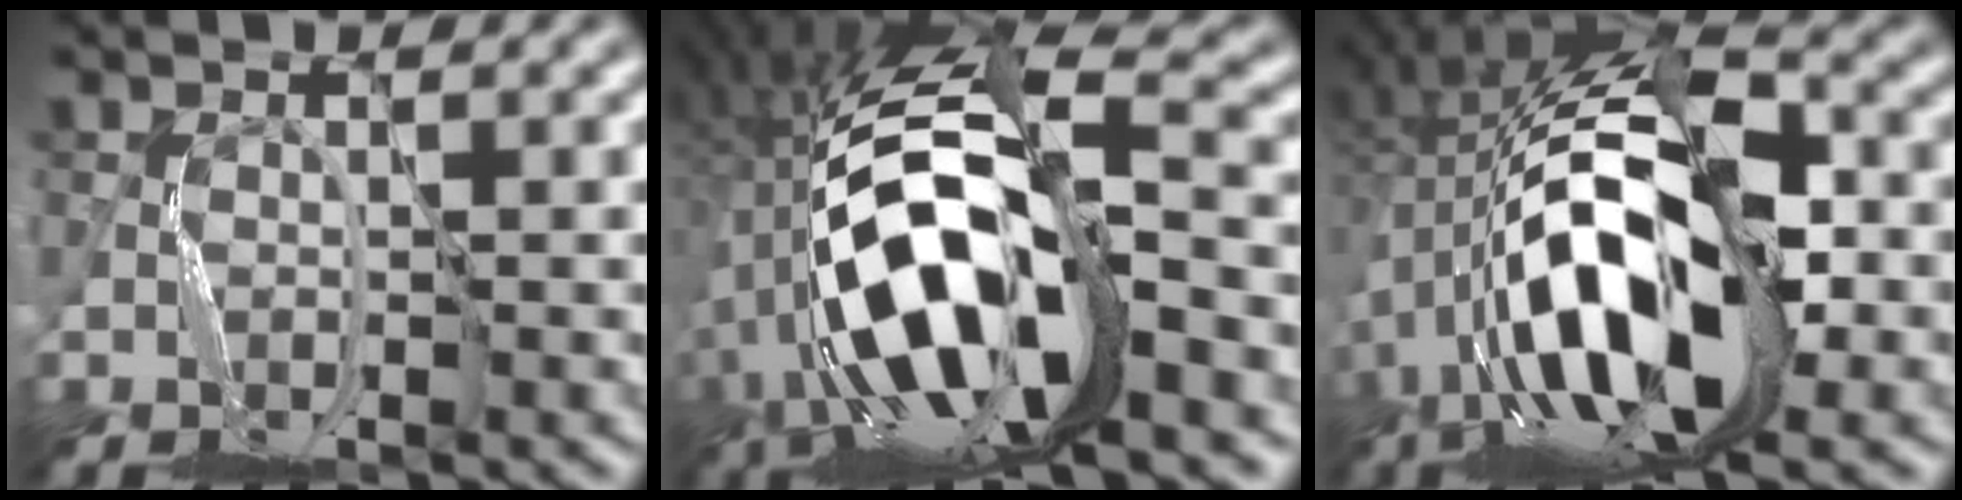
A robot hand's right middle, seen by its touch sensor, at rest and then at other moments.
{"total": 15.3, "force": [-3.1, 6.4, 13.5], "torque": [-0.268, 0.016, -0.059]}
{"total": 13.7, "force": [-2.8, 6.0, 12.0], "torque": [-0.201, 0.022, -0.068]}